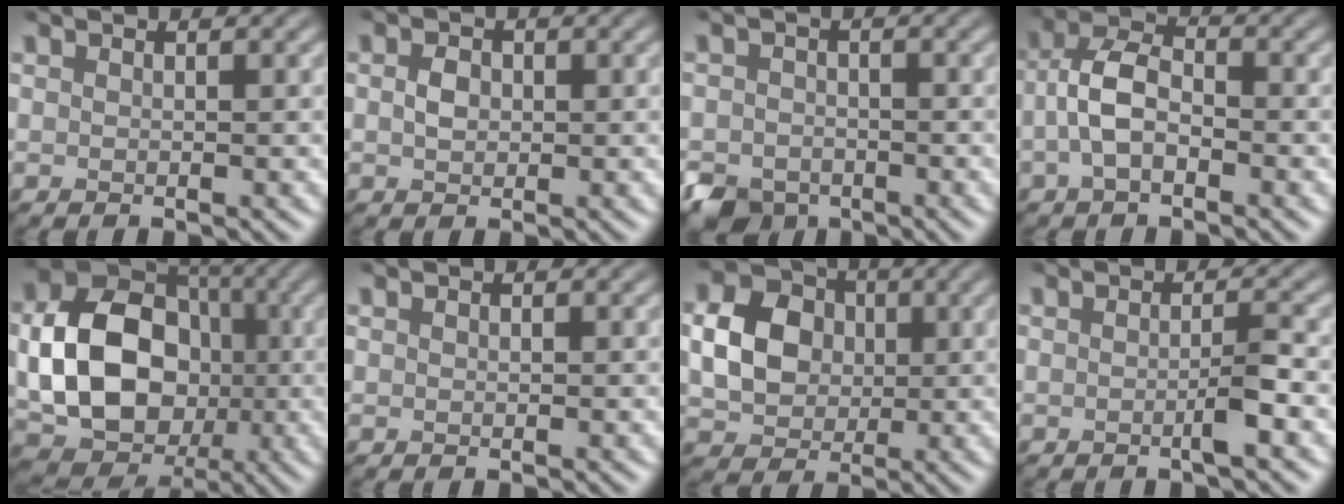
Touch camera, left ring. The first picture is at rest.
{"total": 1.5, "force": [-0.9, 1.0, 0.6], "torque": [-0.014, -0.006, -0.022]}
{"total": 3.3, "force": [-2.1, 2.5, 0.6], "torque": [-0.013, -0.009, -0.044]}
{"total": 4.3, "force": [-2.2, 2.3, 2.9], "torque": [-0.060, -0.001, -0.051]}
{"total": 12.5, "force": [-2.5, 9.3, 8.0], "torque": [-0.135, -0.010, -0.054]}
{"total": 0.0}
{"total": 7.4, "force": [-0.7, 6.1, 4.1], "torque": [-0.086, 0.000, -0.026]}
{"total": 2.4, "force": [-1.6, 0.0, 1.7], "torque": [-0.031, -0.003, -0.031]}